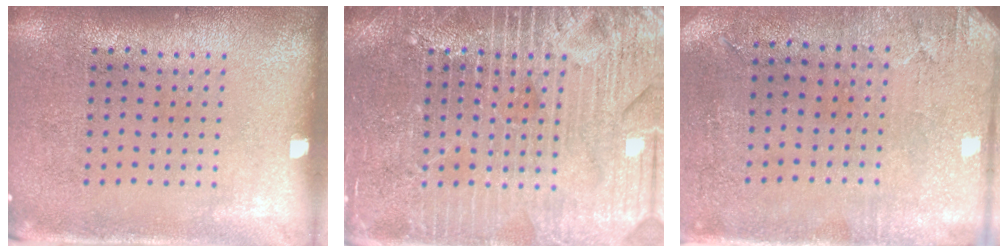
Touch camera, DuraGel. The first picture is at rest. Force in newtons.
{"total": 7.1, "press": 7.1, "slide": 0.9}
{"total": 2.8, "press": 2.3, "slide": 1.7}